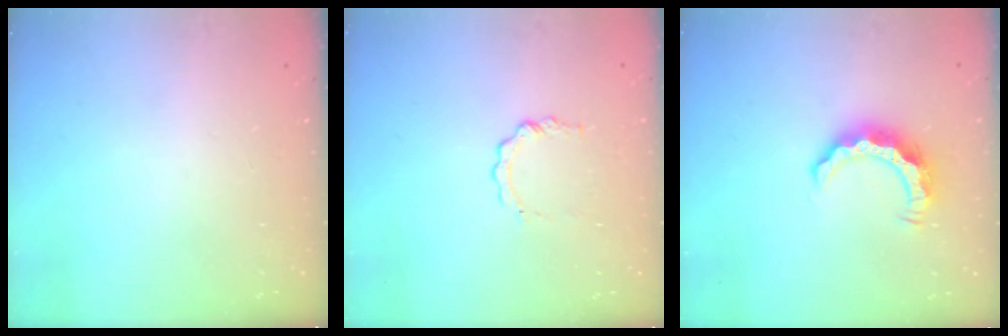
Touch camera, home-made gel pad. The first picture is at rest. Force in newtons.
{"total": 4.5, "press": 4.4, "slide": 0.4}
{"total": 8.1, "press": 8.1, "slide": 0.3}